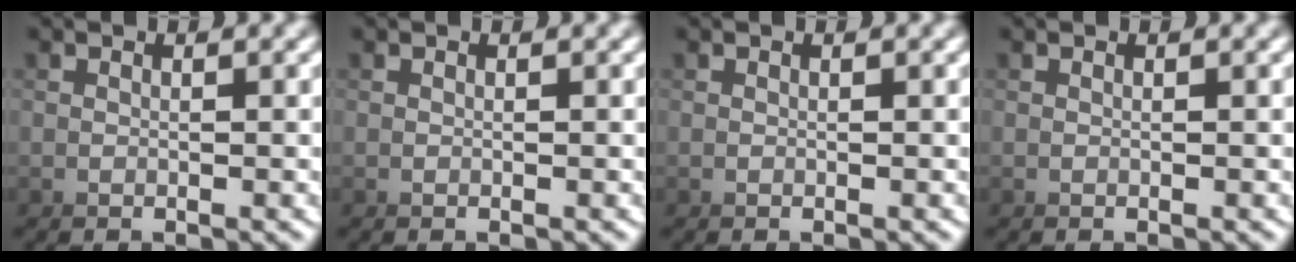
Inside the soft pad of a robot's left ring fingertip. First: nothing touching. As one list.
[{"total": 0.0}, {"total": 0.0}, {"total": 0.0}]